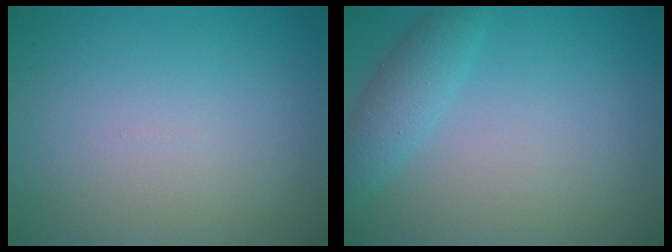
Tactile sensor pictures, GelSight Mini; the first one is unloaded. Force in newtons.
{"total": 2.6, "press": 2.6, "slide": 0.1}